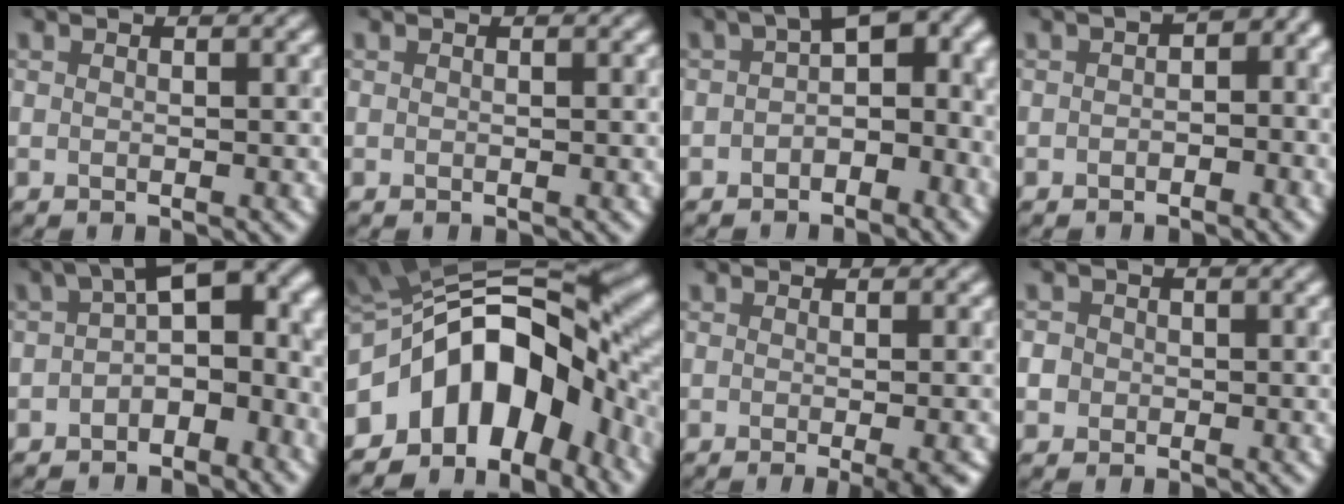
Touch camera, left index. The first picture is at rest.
{"total": 0.0}
{"total": 7.9, "force": [-0.6, 4.6, 6.3], "torque": [-0.068, 0.020, -0.026]}
{"total": 3.7, "force": [-0.6, 2.3, 2.8], "torque": [-0.028, 0.007, -0.020]}
{"total": 9.8, "force": [-0.3, 6.1, 7.7], "torque": [-0.089, 0.015, -0.015]}
{"total": 13.2, "force": [-4.5, 8.1, 9.4], "torque": [-0.127, 0.019, -0.095]}
{"total": 4.5, "force": [-1.8, 1.5, 3.8], "torque": [-0.028, -0.002, -0.018]}
{"total": 2.8, "force": [0.0, 2.6, 1.0], "torque": [-0.003, 0.018, -0.028]}